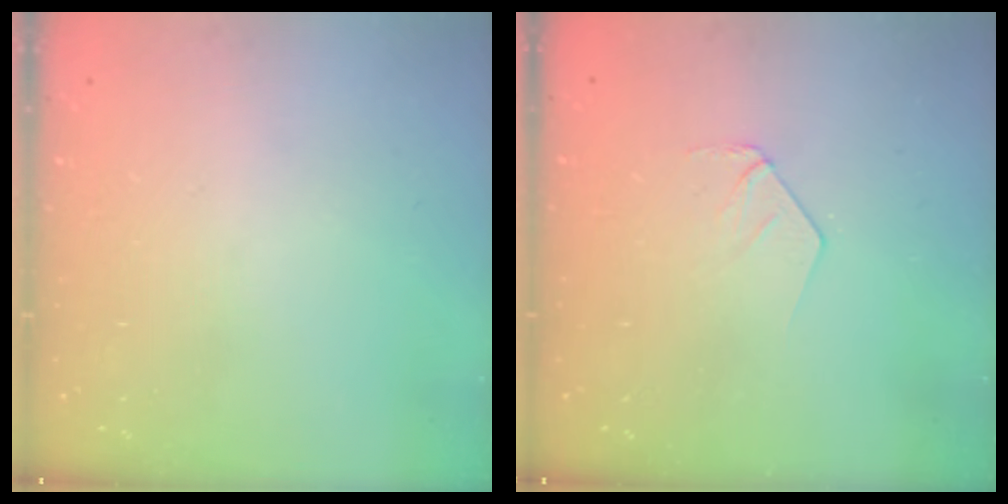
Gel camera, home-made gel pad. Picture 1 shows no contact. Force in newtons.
{"total": 3.4, "press": 3.4, "slide": 0.3}